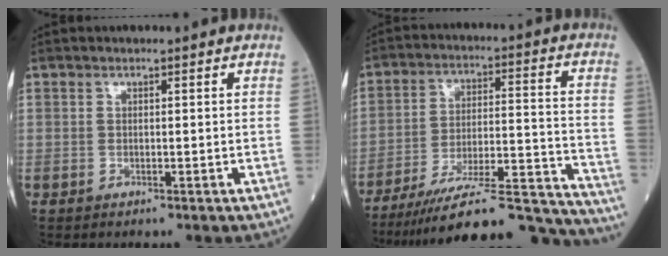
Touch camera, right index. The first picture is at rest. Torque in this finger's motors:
{"motor_torque": [0.65, -0.75, 0.35, 0.06]}